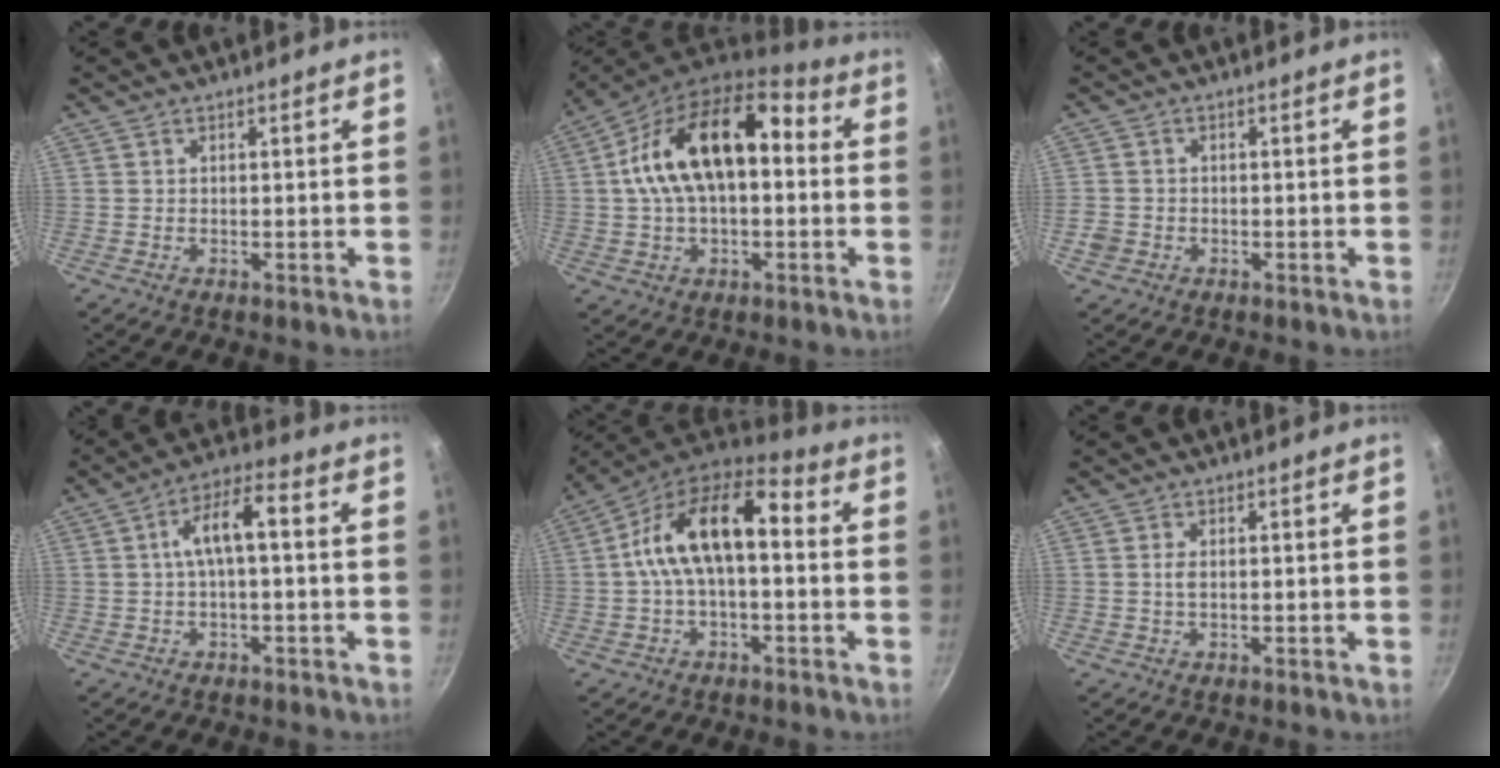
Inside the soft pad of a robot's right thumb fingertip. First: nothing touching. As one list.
[{"total": 18.2, "force": [1.8, 10.7, 14.6], "torque": [-0.228, 0.043, 0.014]}, {"total": 2.5, "force": [-0.9, 2.2, 0.8], "torque": [-0.012, 0.009, -0.015]}, {"total": 7.8, "force": [0.3, 2.8, 7.3], "torque": [-0.132, 0.035, 0.001]}, {"total": 15.5, "force": [0.8, 7.9, 13.4], "torque": [-0.223, 0.046, -0.002]}, {"total": 1.3, "force": [0.2, 0.7, 1.1], "torque": [-0.022, -0.001, 0.002]}]